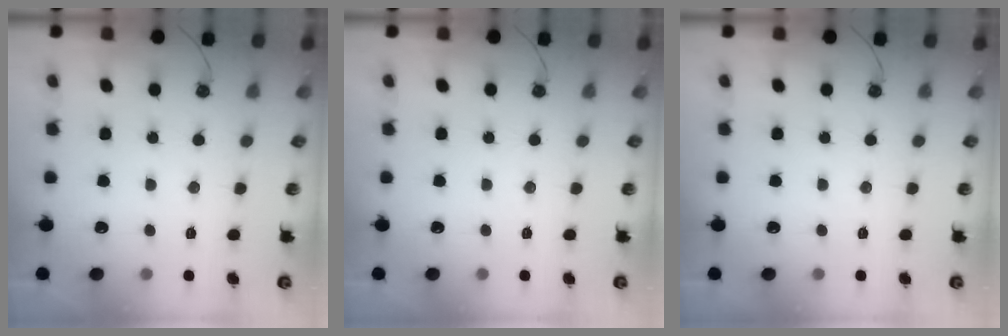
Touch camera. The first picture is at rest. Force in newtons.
{"total": 0.0}
{"total": 0.0}